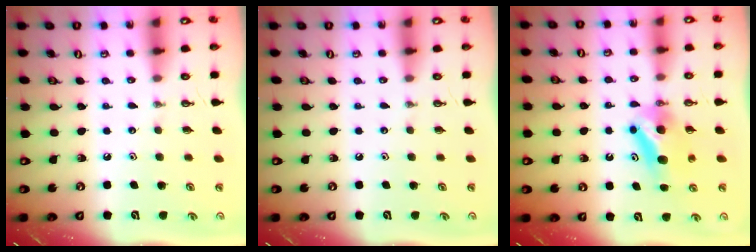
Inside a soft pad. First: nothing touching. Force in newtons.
{"total": 0.0}
{"total": 7.4, "press": 7.0, "slide": 2.3}